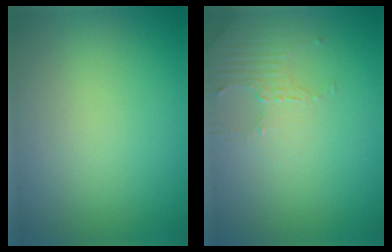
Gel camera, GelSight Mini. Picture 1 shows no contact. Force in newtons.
{"total": 2.6, "press": 2.5, "slide": 0.7}